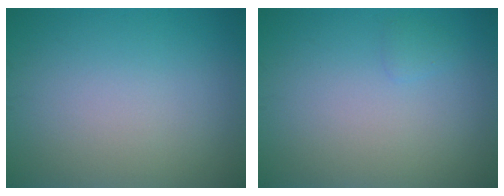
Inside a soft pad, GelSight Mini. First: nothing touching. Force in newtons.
{"total": 0.6, "press": 0.6, "slide": 0.1}